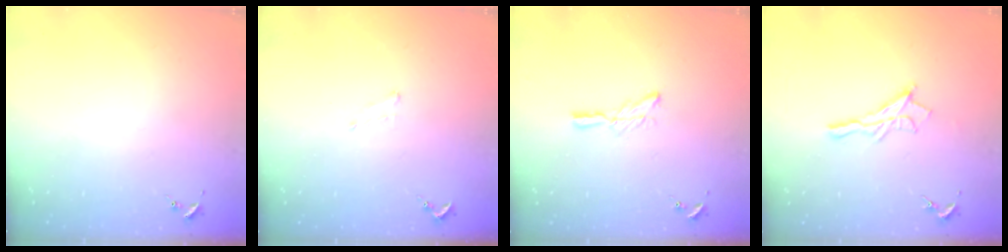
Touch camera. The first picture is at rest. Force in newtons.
{"total": 4.1, "press": 4.1, "slide": 0.5}
{"total": 5.5, "press": 5.5, "slide": 0.5}
{"total": 9.4, "press": 9.4, "slide": 0.6}